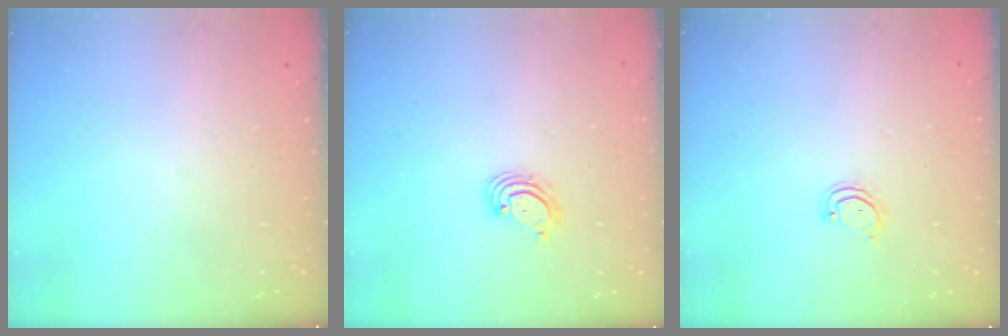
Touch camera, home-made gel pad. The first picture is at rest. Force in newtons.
{"total": 2.9, "press": 2.9, "slide": 0.1}
{"total": 2.8, "press": 2.8, "slide": 0.3}